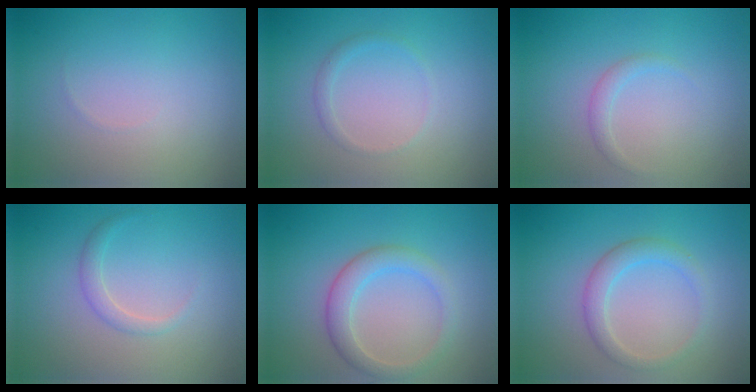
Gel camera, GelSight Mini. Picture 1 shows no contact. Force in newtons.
{"total": 1.0, "press": 1.0, "slide": 0.1}
{"total": 1.1, "press": 1.1, "slide": 0.0}
{"total": 1.4, "press": 1.4, "slide": 0.1}
{"total": 3.0, "press": 3.0, "slide": 0.0}
{"total": 2.3, "press": 2.3, "slide": 0.3}